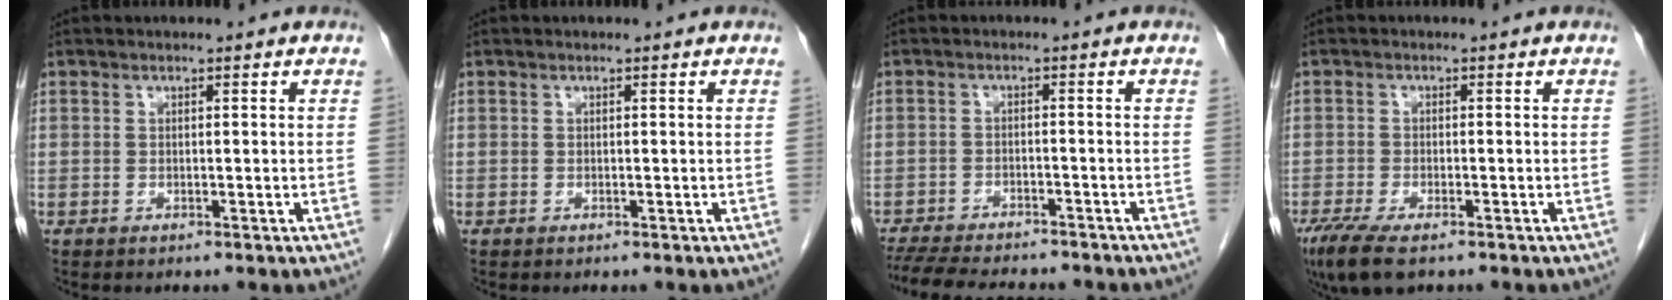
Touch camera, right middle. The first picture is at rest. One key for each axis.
{"total": 0.0}
{"total": 14.8, "fx": -13.0, "fy": 3.3, "fz": 6.4, "tx": -0.129, "ty": -0.018, "tz": -0.179}
{"total": 6.8, "fx": -4.6, "fy": 1.9, "fz": 4.5, "tx": -0.086, "ty": -0.017, "tz": -0.077}